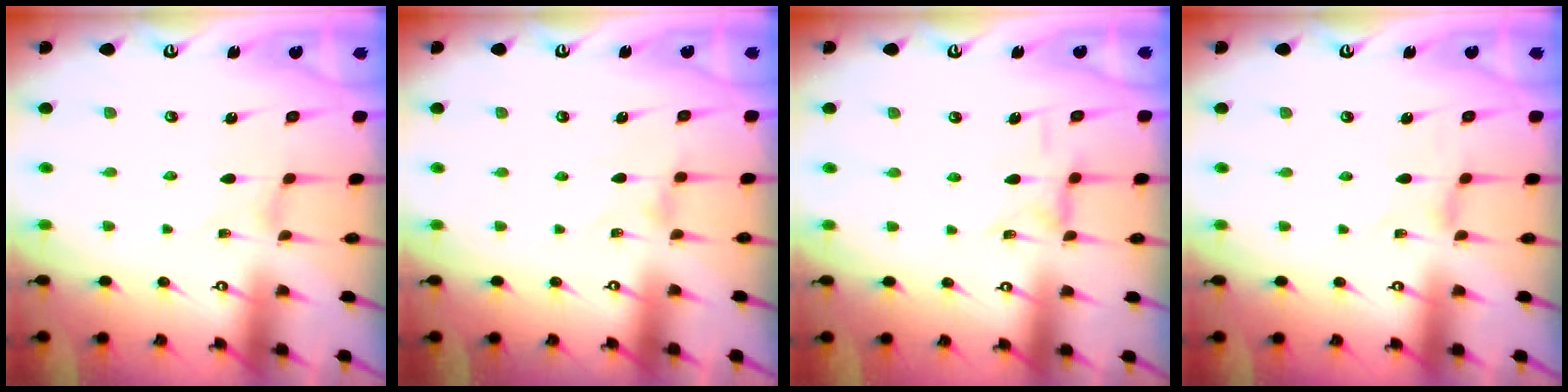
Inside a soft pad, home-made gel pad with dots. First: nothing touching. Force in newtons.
{"total": 1.3, "press": 1.3, "slide": 0.4}
{"total": 2.5, "press": 2.4, "slide": 0.4}
{"total": 0.0}